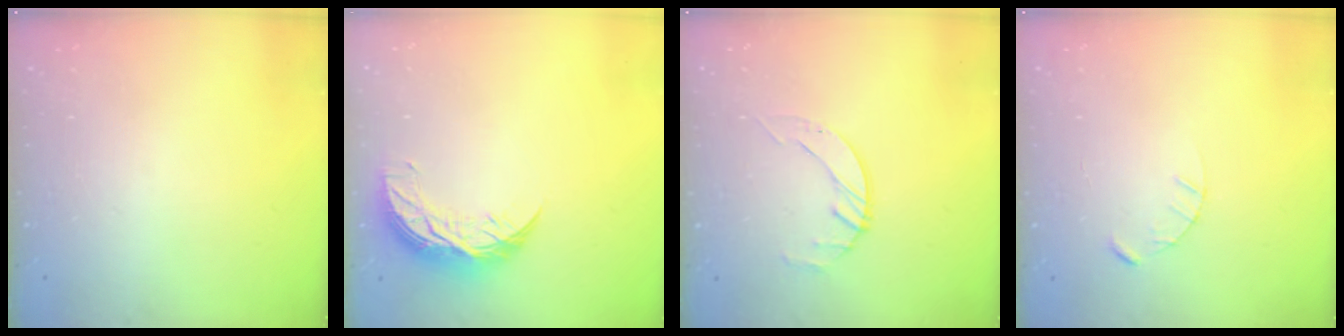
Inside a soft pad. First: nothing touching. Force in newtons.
{"total": 9.9, "press": 9.9, "slide": 0.5}
{"total": 2.1, "press": 2.0, "slide": 0.3}
{"total": 2.4, "press": 2.4, "slide": 0.3}